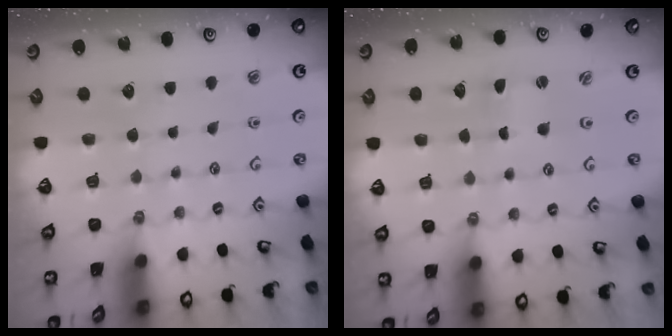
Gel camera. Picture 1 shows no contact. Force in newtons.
{"total": 0.0}